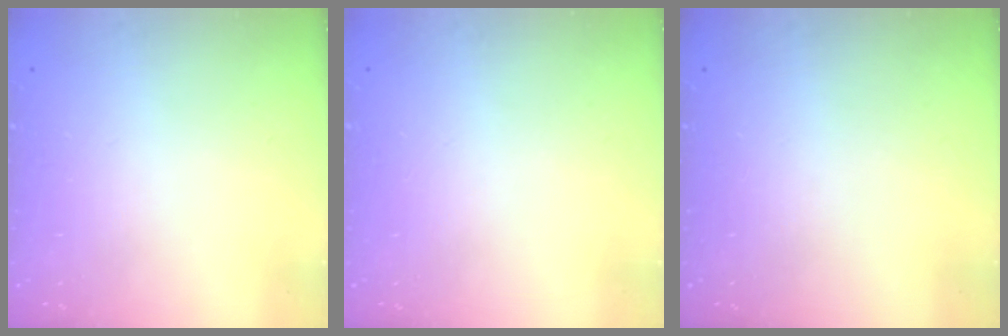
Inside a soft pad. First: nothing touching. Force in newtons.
{"total": 0.0}
{"total": 0.0}